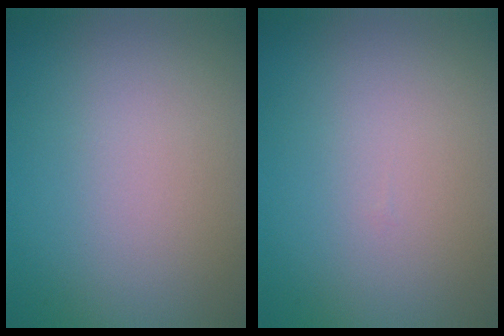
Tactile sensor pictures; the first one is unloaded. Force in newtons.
{"total": 0.0}